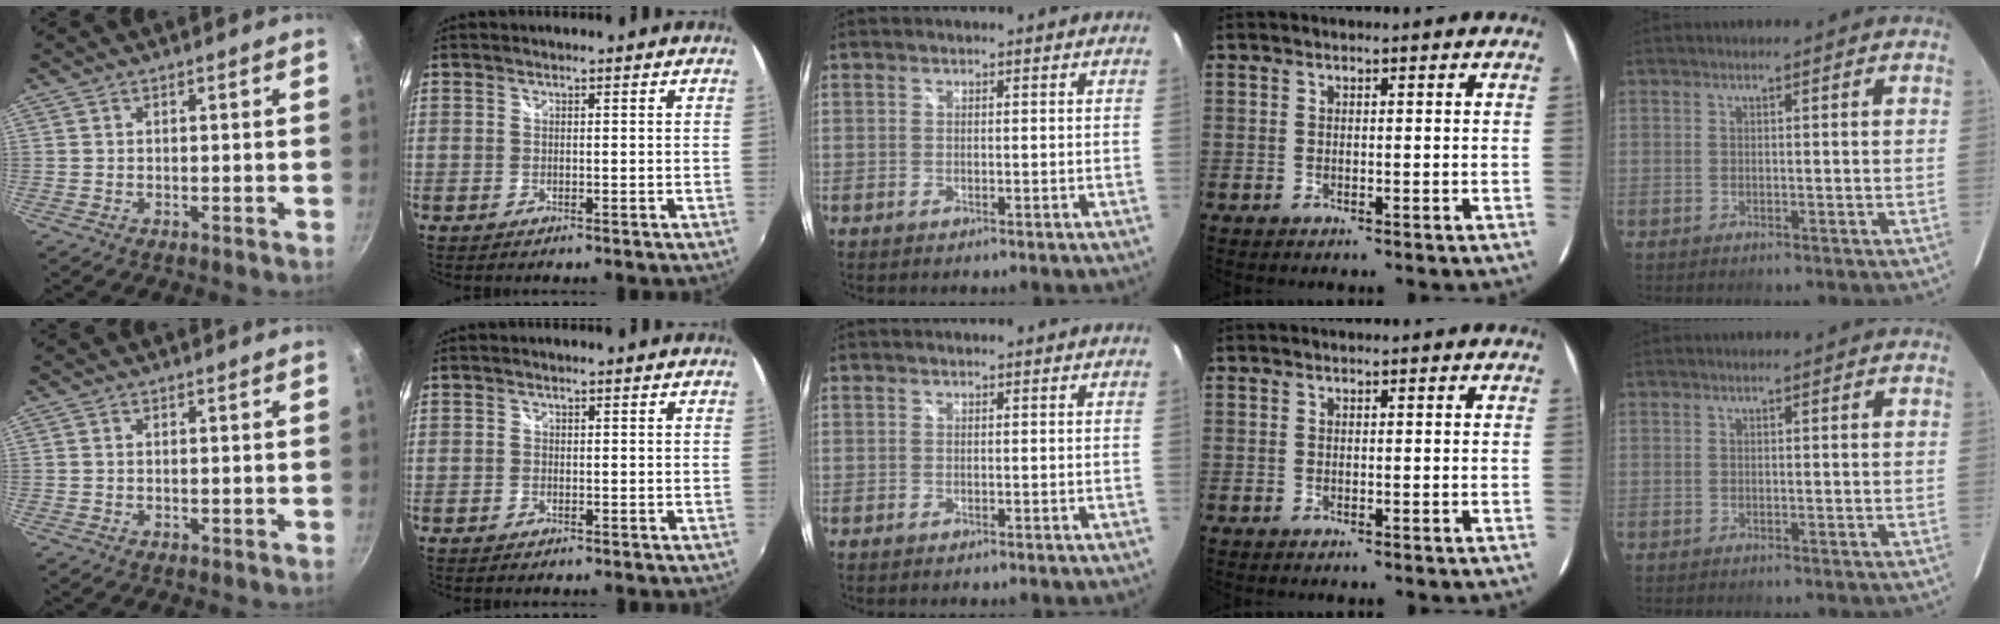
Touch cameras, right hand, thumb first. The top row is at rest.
{"thumb": {"total": 0.6, "force": [0.0, 0.4, 0.5], "torque": [-0.007, 0.001, -0.002]}, "index": {"total": 0.7, "force": [-0.5, 0.5, 0.2], "torque": [-0.003, -0.001, -0.009]}}